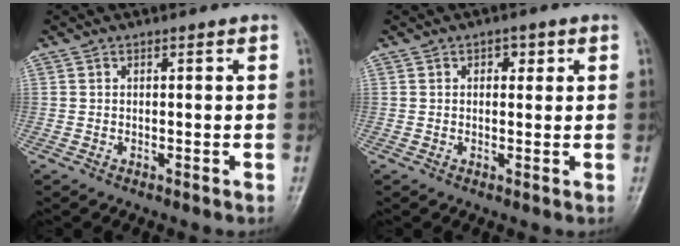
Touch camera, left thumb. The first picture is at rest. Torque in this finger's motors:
{"motor_torque": [-0.09, 0.00, 0.16, 0.30, 0.00]}